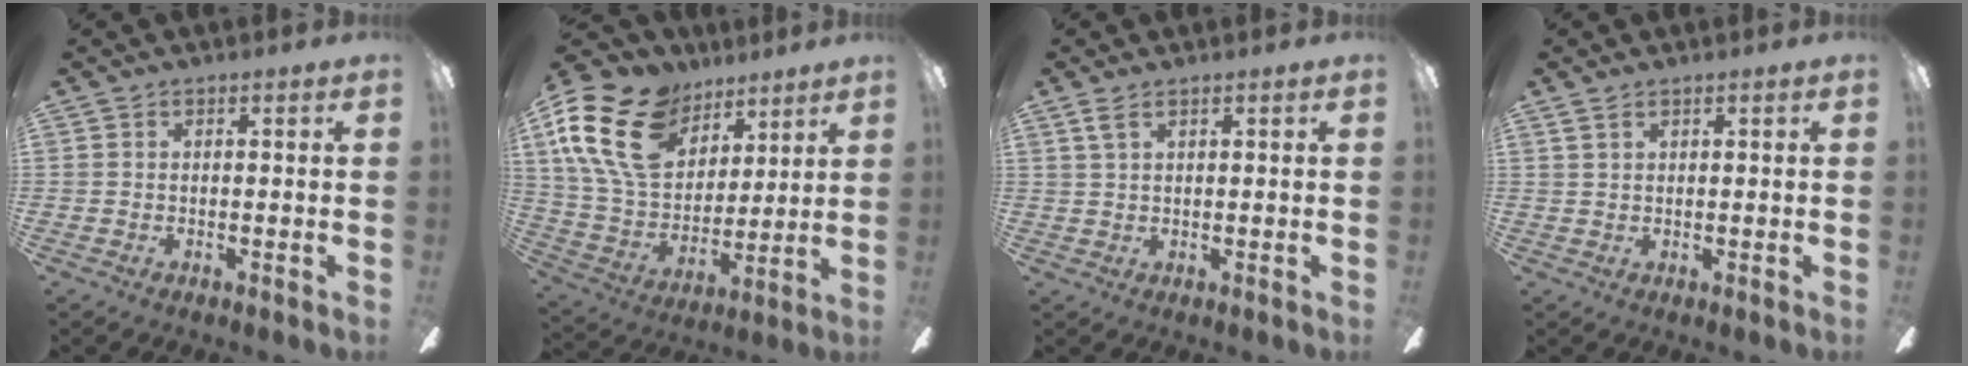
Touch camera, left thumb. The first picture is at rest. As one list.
[{"total": 22.3, "force": [11.7, 14.4, 12.4], "torque": [-0.263, -0.043, 0.219]}, {"total": 2.5, "force": [1.5, 1.0, 1.8], "torque": [-0.039, 0.003, 0.026]}, {"total": 1.6, "force": [1.1, 0.8, 1.0], "torque": [-0.022, 0.001, 0.019]}]